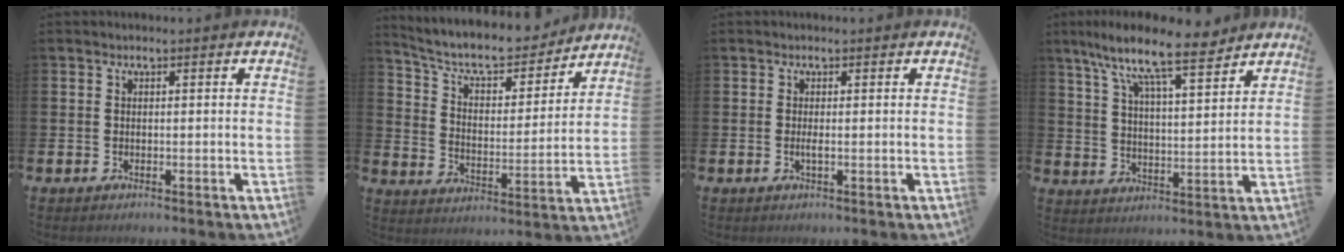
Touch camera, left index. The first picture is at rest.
{"total": 8.4, "force": [7.5, 2.5, 2.7], "torque": [-0.076, -0.057, 0.126]}
{"total": 0.7, "force": [-0.1, 0.1, 0.7], "torque": [-0.017, 0.000, -0.001]}
{"total": 10.9, "force": [9.1, 2.0, 5.6], "torque": [-0.126, -0.050, 0.156]}